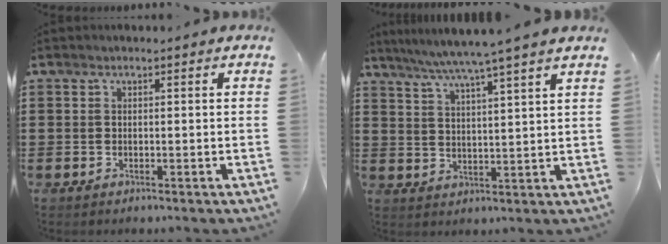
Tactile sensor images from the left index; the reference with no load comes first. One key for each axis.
{"total": 6.0, "fx": 5.1, "fy": -1.4, "fz": 2.9, "tx": -0.071, "ty": -0.029, "tz": 0.085}